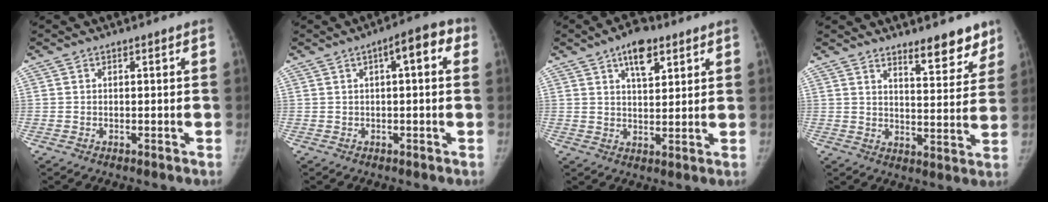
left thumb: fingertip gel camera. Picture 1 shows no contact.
{"total": 6.9, "force": [2.0, 2.3, 6.2], "torque": [-0.072, 0.019, 0.018]}
{"total": 7.7, "force": [4.3, 3.7, 5.2], "torque": [-0.053, -0.017, 0.067]}
{"total": 9.1, "force": [7.1, 3.0, 4.8], "torque": [-0.026, -0.051, 0.102]}